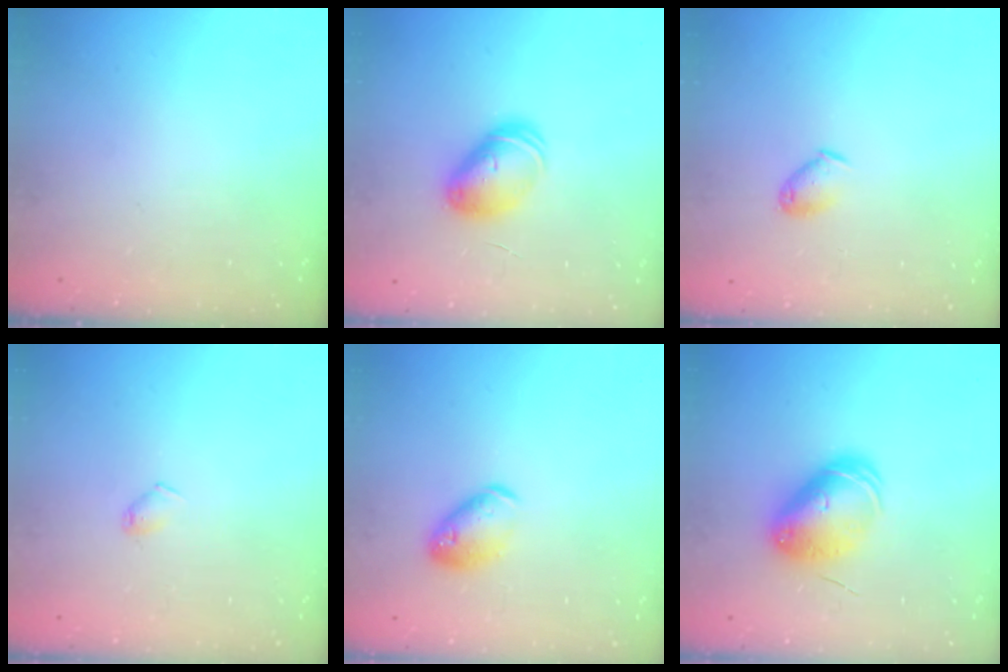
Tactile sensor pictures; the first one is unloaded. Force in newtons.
{"total": 8.7, "press": 8.7, "slide": 0.5}
{"total": 6.0, "press": 5.9, "slide": 1.1}
{"total": 4.2, "press": 4.1, "slide": 0.8}
{"total": 10.3, "press": 10.2, "slide": 1.5}
{"total": 9.7, "press": 9.6, "slide": 1.5}